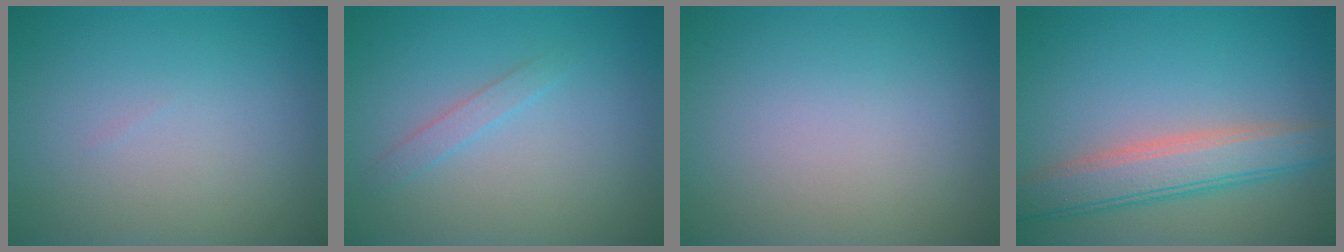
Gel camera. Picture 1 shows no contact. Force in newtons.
{"total": 1.2, "press": 1.2, "slide": 0.1}
{"total": 0.0}
{"total": 4.9, "press": 4.9, "slide": 0.4}